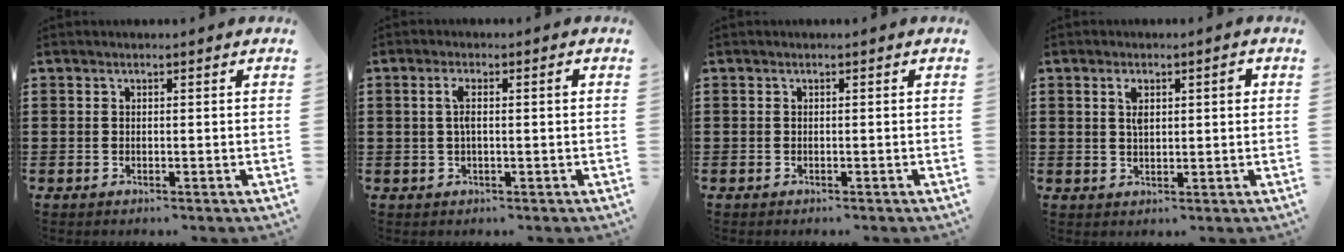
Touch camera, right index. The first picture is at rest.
{"total": 2.9, "force": [0.2, 0.4, 2.9], "torque": [-0.055, 0.000, 0.000]}
{"total": 0.0}
{"total": 3.3, "force": [0.8, 1.2, 3.0], "torque": [-0.051, 0.004, 0.010]}